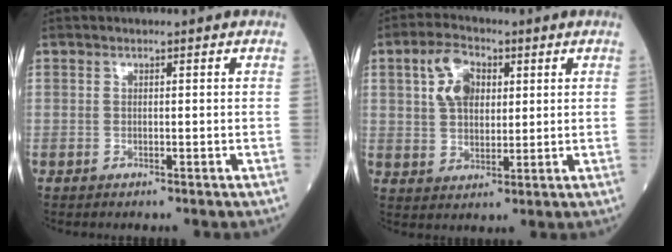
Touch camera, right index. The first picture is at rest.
{"total": 7.3, "force": [2.6, 4.4, 5.2], "torque": [-0.109, 0.017, 0.053]}